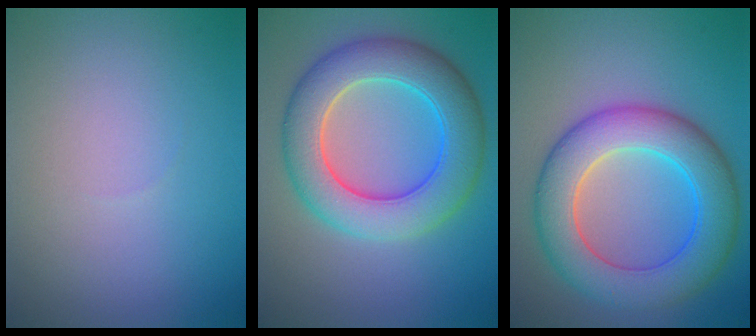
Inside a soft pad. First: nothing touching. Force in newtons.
{"total": 8.4, "press": 8.4, "slide": 0.3}
{"total": 8.8, "press": 8.8, "slide": 0.1}